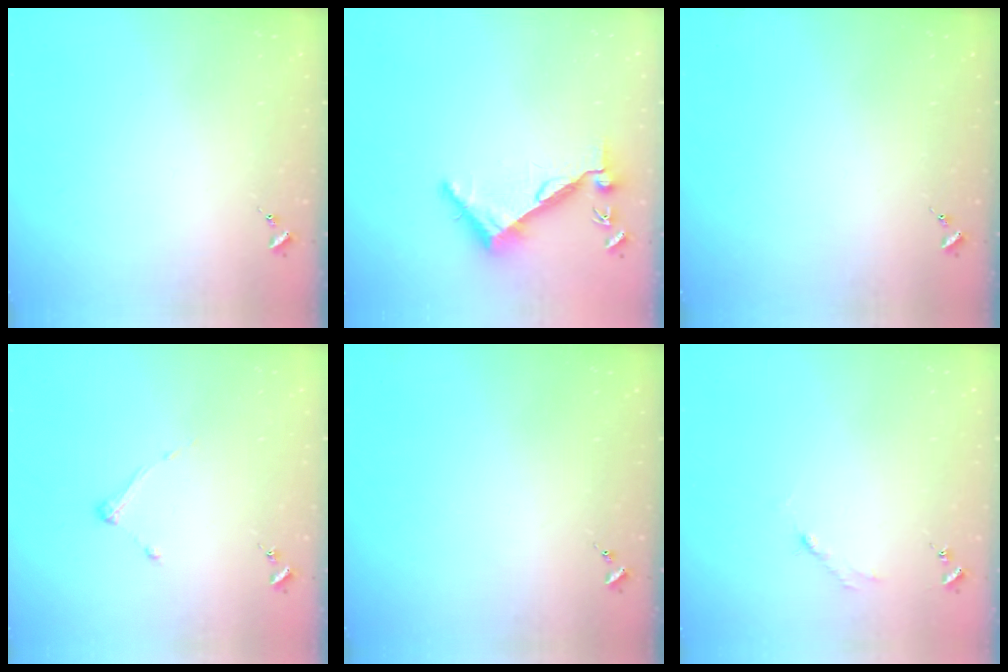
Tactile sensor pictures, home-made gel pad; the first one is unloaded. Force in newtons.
{"total": 6.2, "press": 6.2, "slide": 0.7}
{"total": 0.0}
{"total": 3.9, "press": 3.8, "slide": 0.4}
{"total": 0.0}
{"total": 2.7, "press": 2.7, "slide": 0.4}